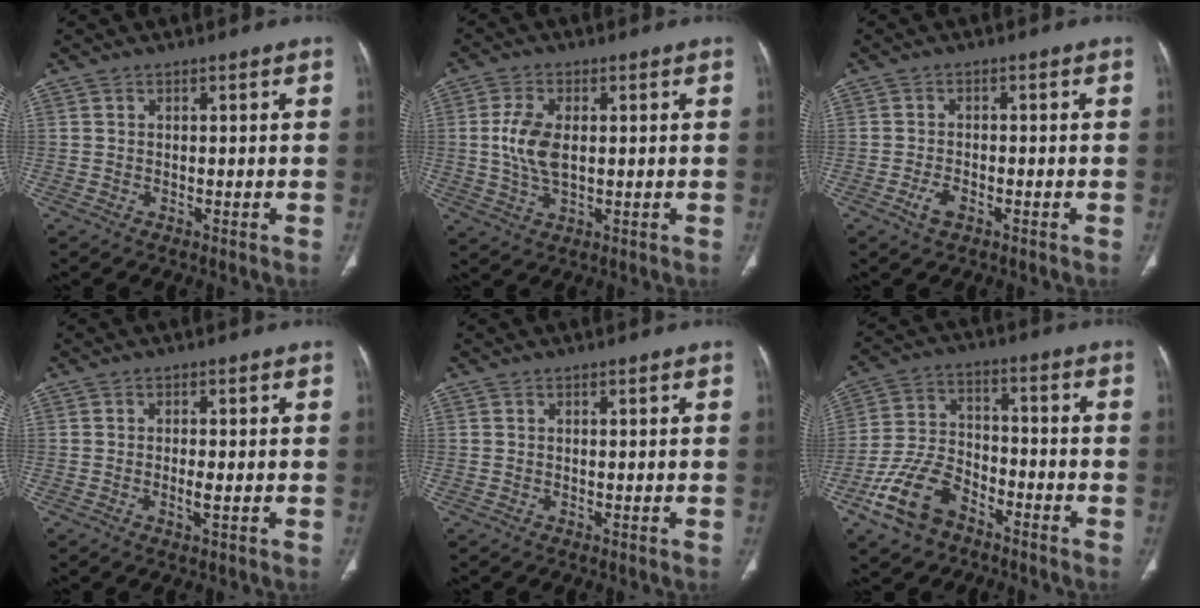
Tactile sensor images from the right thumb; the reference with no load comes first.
{"total": 7.3, "force": [0.6, 4.0, 6.1], "torque": [-0.130, -0.003, 0.012]}
{"total": 3.0, "force": [-1.5, 1.5, 2.1], "torque": [-0.041, 0.008, -0.027]}
{"total": 2.1, "force": [-0.5, 0.4, 2.0], "torque": [-0.040, -0.004, -0.011]}
{"total": 0.0}
{"total": 12.5, "force": [-7.3, 7.4, 7.0], "torque": [-0.136, 0.045, -0.142]}